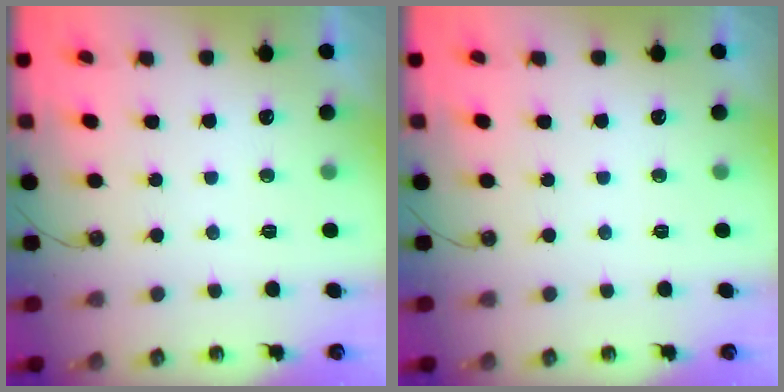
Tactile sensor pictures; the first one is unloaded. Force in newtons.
{"total": 0.0}